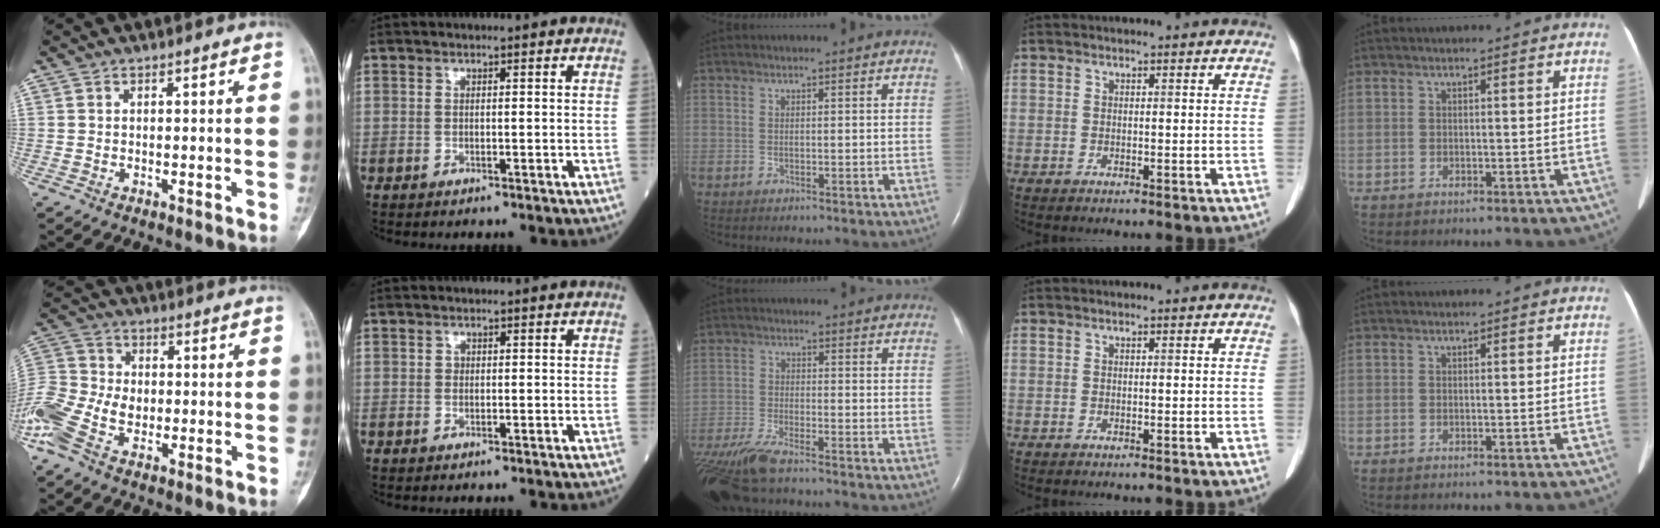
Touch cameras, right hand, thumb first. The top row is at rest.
{"thumb": {"total": 12.9, "force": [-3.9, 8.4, 9.0], "torque": [-0.216, 0.020, -0.080]}, "middle": {"total": 10.7, "force": [-8.9, 1.5, 5.8], "torque": [-0.113, -0.027, -0.156]}}